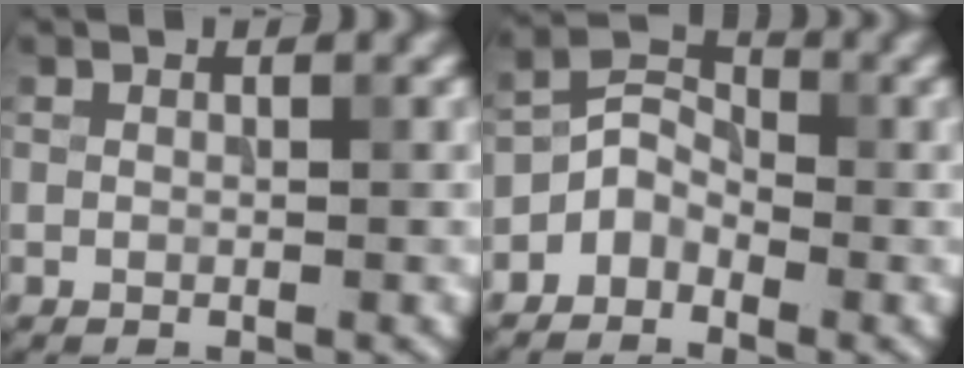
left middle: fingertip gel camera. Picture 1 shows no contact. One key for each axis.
{"total": 2.9, "fx": -1.8, "fy": 1.9, "fz": 1.1, "tx": -0.018, "ty": 0.011, "tz": -0.045}